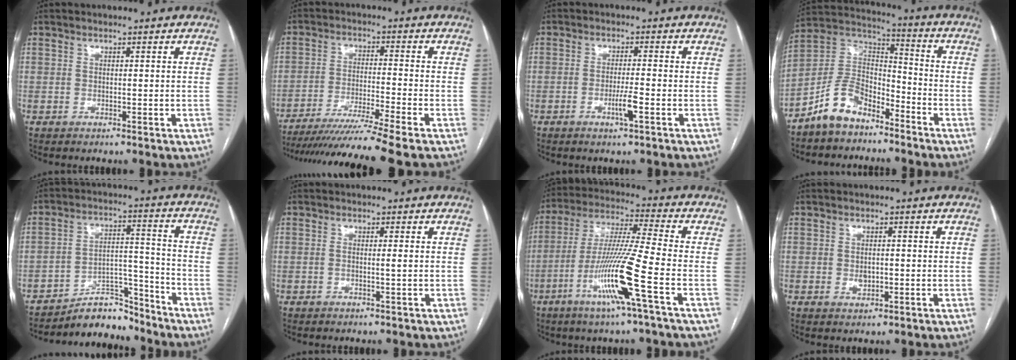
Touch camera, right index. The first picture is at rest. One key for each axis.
{"total": 14.2, "fx": -12.0, "fy": -2.7, "fz": 7.2, "tx": -0.110, "ty": -0.037, "tz": -0.193}
{"total": 3.4, "fx": -1.4, "fy": -0.1, "fz": 3.0, "tx": -0.058, "ty": -0.005, "tz": -0.026}
{"total": 10.5, "fx": -7.4, "fy": 5.5, "fz": 5.0, "tx": -0.108, "ty": 0.029, "tz": -0.146}
{"total": 8.3, "fx": -7.9, "fy": 2.4, "fz": 1.1, "tx": -0.008, "ty": 0.043, "tz": -0.132}
{"total": 0.9, "fx": -0.1, "fy": -0.2, "fz": 0.9, "tx": -0.019, "ty": 0.000, "tz": -0.002}
{"total": 14.2, "fx": -5.6, "fy": -1.5, "fz": 12.9, "tx": -0.257, "ty": -0.016, "tz": -0.111}
{"total": 2.0, "fx": -0.2, "fy": 1.3, "fz": 1.5, "tx": -0.025, "ty": 0.000, "tz": 0.000}